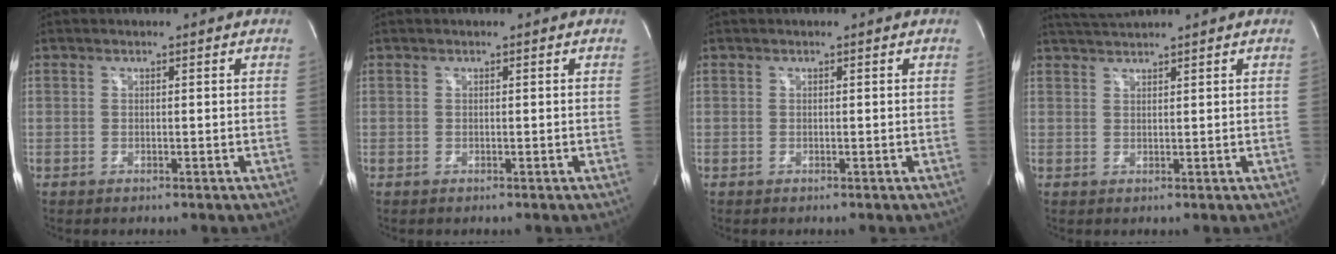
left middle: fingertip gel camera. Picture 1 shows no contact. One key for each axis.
{"total": 0.0}
{"total": 0.0}
{"total": 2.8, "fx": 2.6, "fy": -0.8, "fz": 0.4, "tx": -0.011, "ty": 0.009, "tz": 0.057}